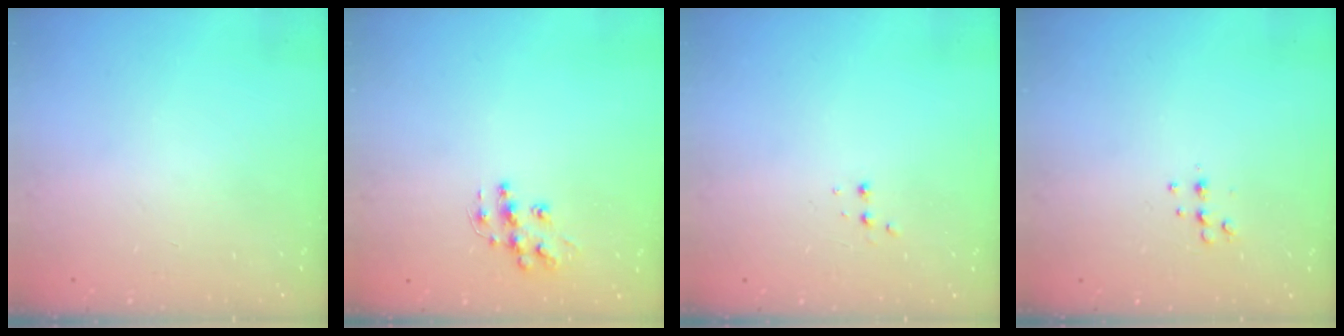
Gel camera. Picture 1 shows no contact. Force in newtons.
{"total": 9.8, "press": 9.8, "slide": 0.6}
{"total": 2.9, "press": 2.7, "slide": 1.0}
{"total": 5.3, "press": 5.2, "slide": 0.8}